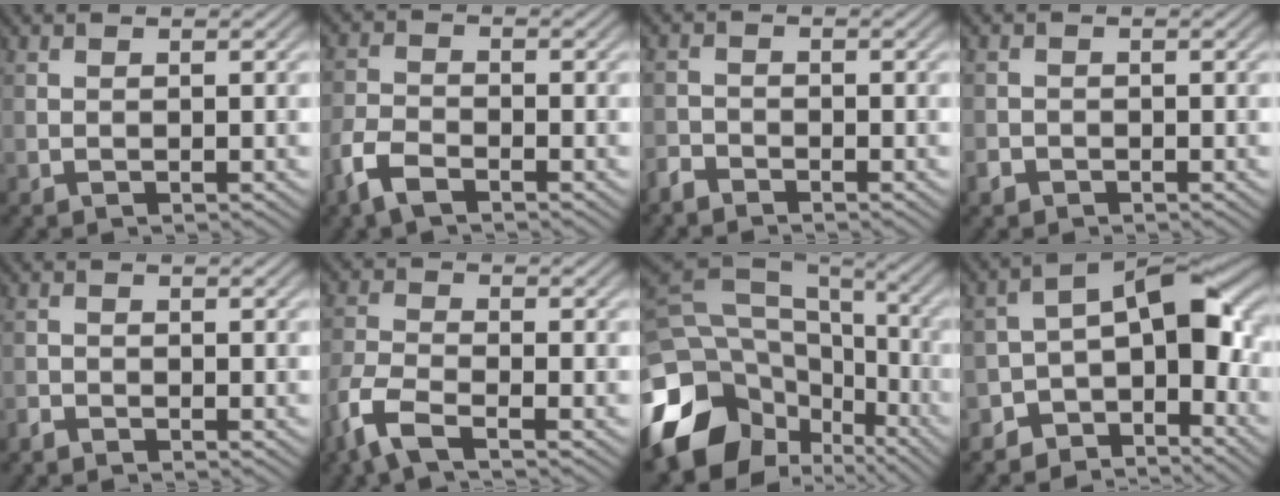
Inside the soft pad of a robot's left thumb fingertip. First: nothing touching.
{"total": 4.4, "force": [-3.0, 1.7, 2.6], "torque": [-0.063, -0.006, -0.073]}
{"total": 2.0, "force": [-1.9, 0.6, 0.4], "torque": [-0.009, -0.002, -0.046]}
{"total": 1.3, "force": [-0.9, 0.8, 0.3], "torque": [-0.005, -0.001, -0.020]}
{"total": 1.2, "force": [-1.1, 0.4, 0.2], "torque": [-0.004, 0.000, -0.024]}
{"total": 5.3, "force": [-3.7, 1.4, 3.6], "torque": [-0.088, -0.010, -0.089]}
{"total": 16.6, "force": [-7.3, 11.8, 9.0], "torque": [-0.245, -0.030, -0.130]}
{"total": 8.7, "force": [-5.1, 4.6, 5.4], "torque": [-0.055, 0.002, -0.102]}